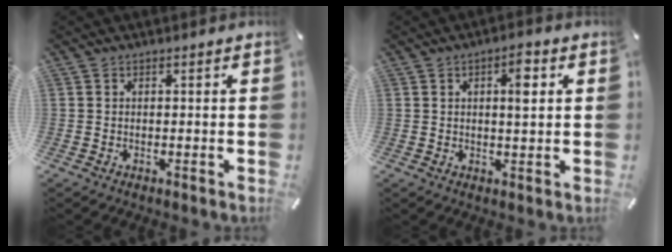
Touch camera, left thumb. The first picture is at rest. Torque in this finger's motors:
{"motor_torque": [0.10, -0.30, 0.16, 0.03, 0.03]}